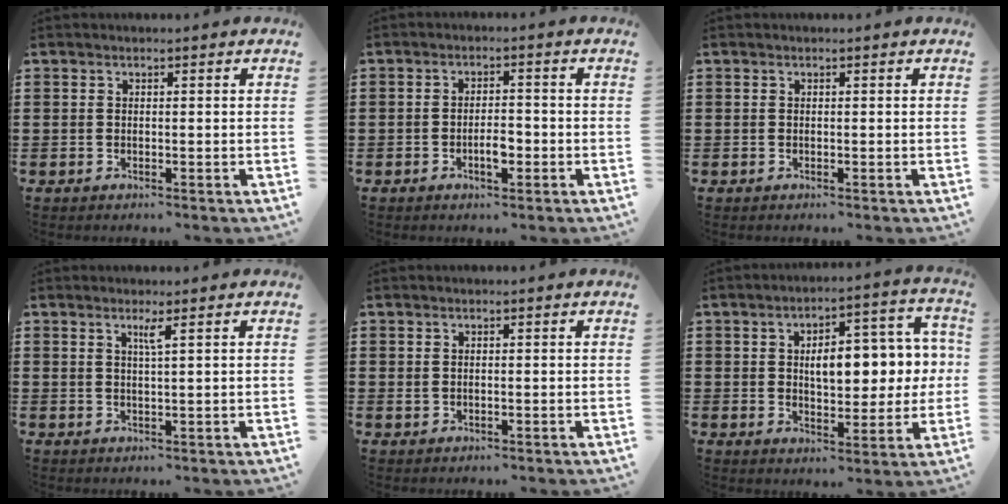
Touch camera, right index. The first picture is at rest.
{"total": 3.5, "force": [-1.3, 1.3, 3.0], "torque": [-0.061, 0.001, -0.025]}
{"total": 0.0}
{"total": 1.9, "force": [0.9, -0.3, 1.6], "torque": [-0.033, -0.005, 0.012]}
{"total": 0.6, "force": [0.0, 0.3, 0.5], "torque": [-0.011, 0.002, 0.000]}
{"total": 8.7, "force": [0.9, 4.6, 7.4], "torque": [-0.115, 0.002, 0.007]}